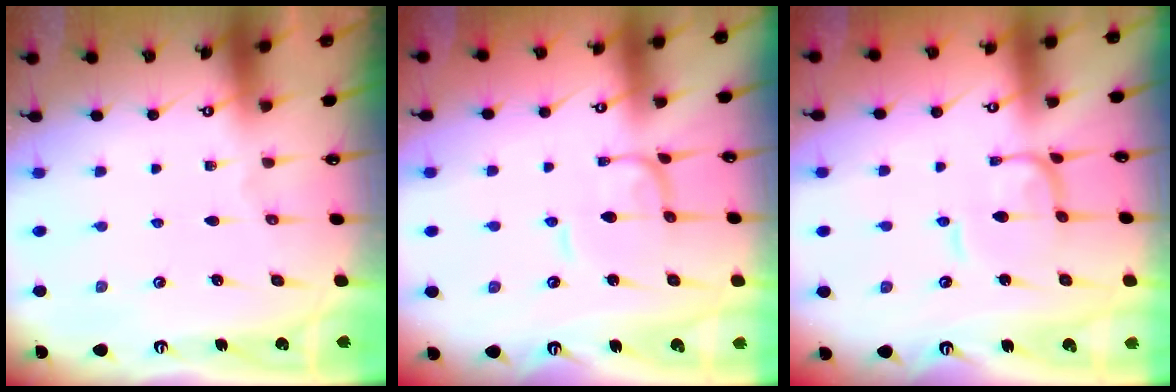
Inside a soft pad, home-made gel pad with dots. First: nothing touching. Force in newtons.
{"total": 1.0, "press": 0.9, "slide": 0.2}
{"total": 1.0, "press": 0.9, "slide": 0.4}